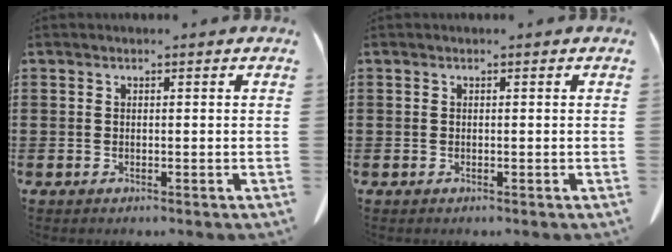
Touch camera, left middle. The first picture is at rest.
{"total": 0.0}